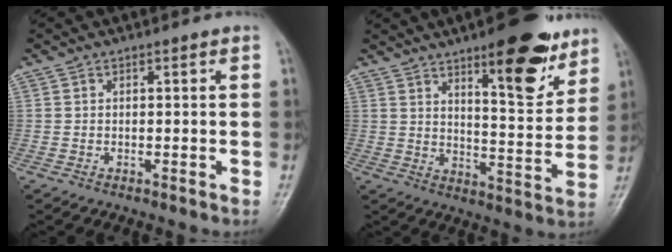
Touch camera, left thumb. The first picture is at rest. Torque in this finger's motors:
{"motor_torque": [0.59, 0.34, 0.29, -1.01, 0.18]}